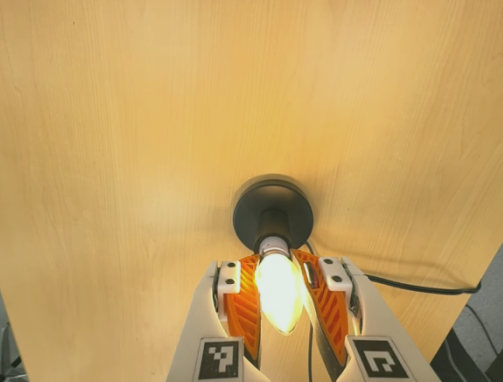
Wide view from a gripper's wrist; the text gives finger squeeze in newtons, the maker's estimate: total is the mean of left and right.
{"total": 20.7, "left": 25.7, "right": 15.7}